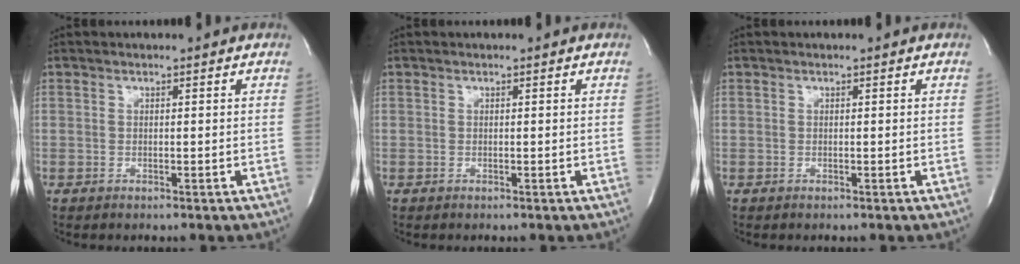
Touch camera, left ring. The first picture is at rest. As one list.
[{"total": 0.0}, {"total": 0.0}]